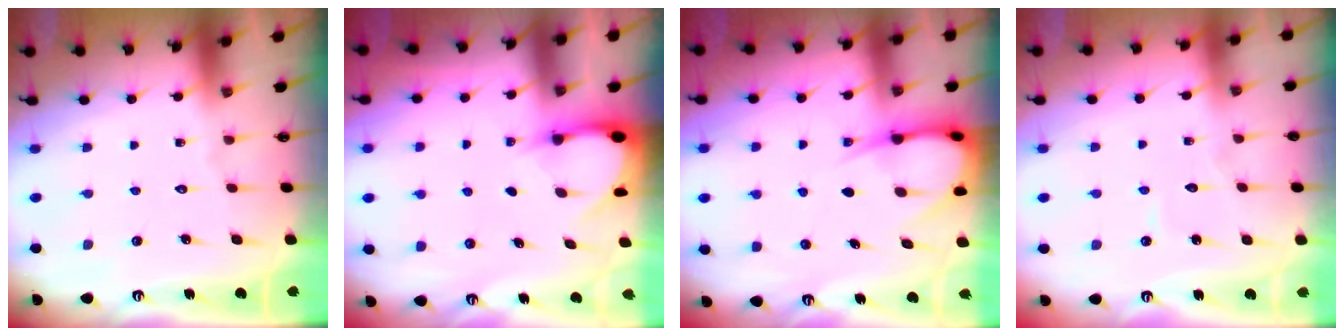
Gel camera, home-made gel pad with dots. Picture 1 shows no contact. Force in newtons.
{"total": 2.9, "press": 2.9, "slide": 0.3}
{"total": 8.2, "press": 8.2, "slide": 0.9}
{"total": 3.8, "press": 3.8, "slide": 0.3}